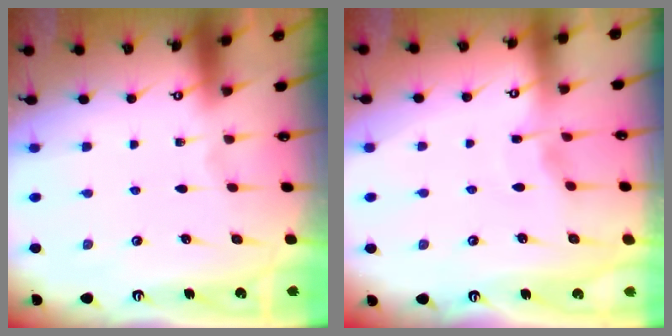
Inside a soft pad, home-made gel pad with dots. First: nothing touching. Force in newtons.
{"total": 2.9, "press": 2.9, "slide": 0.5}